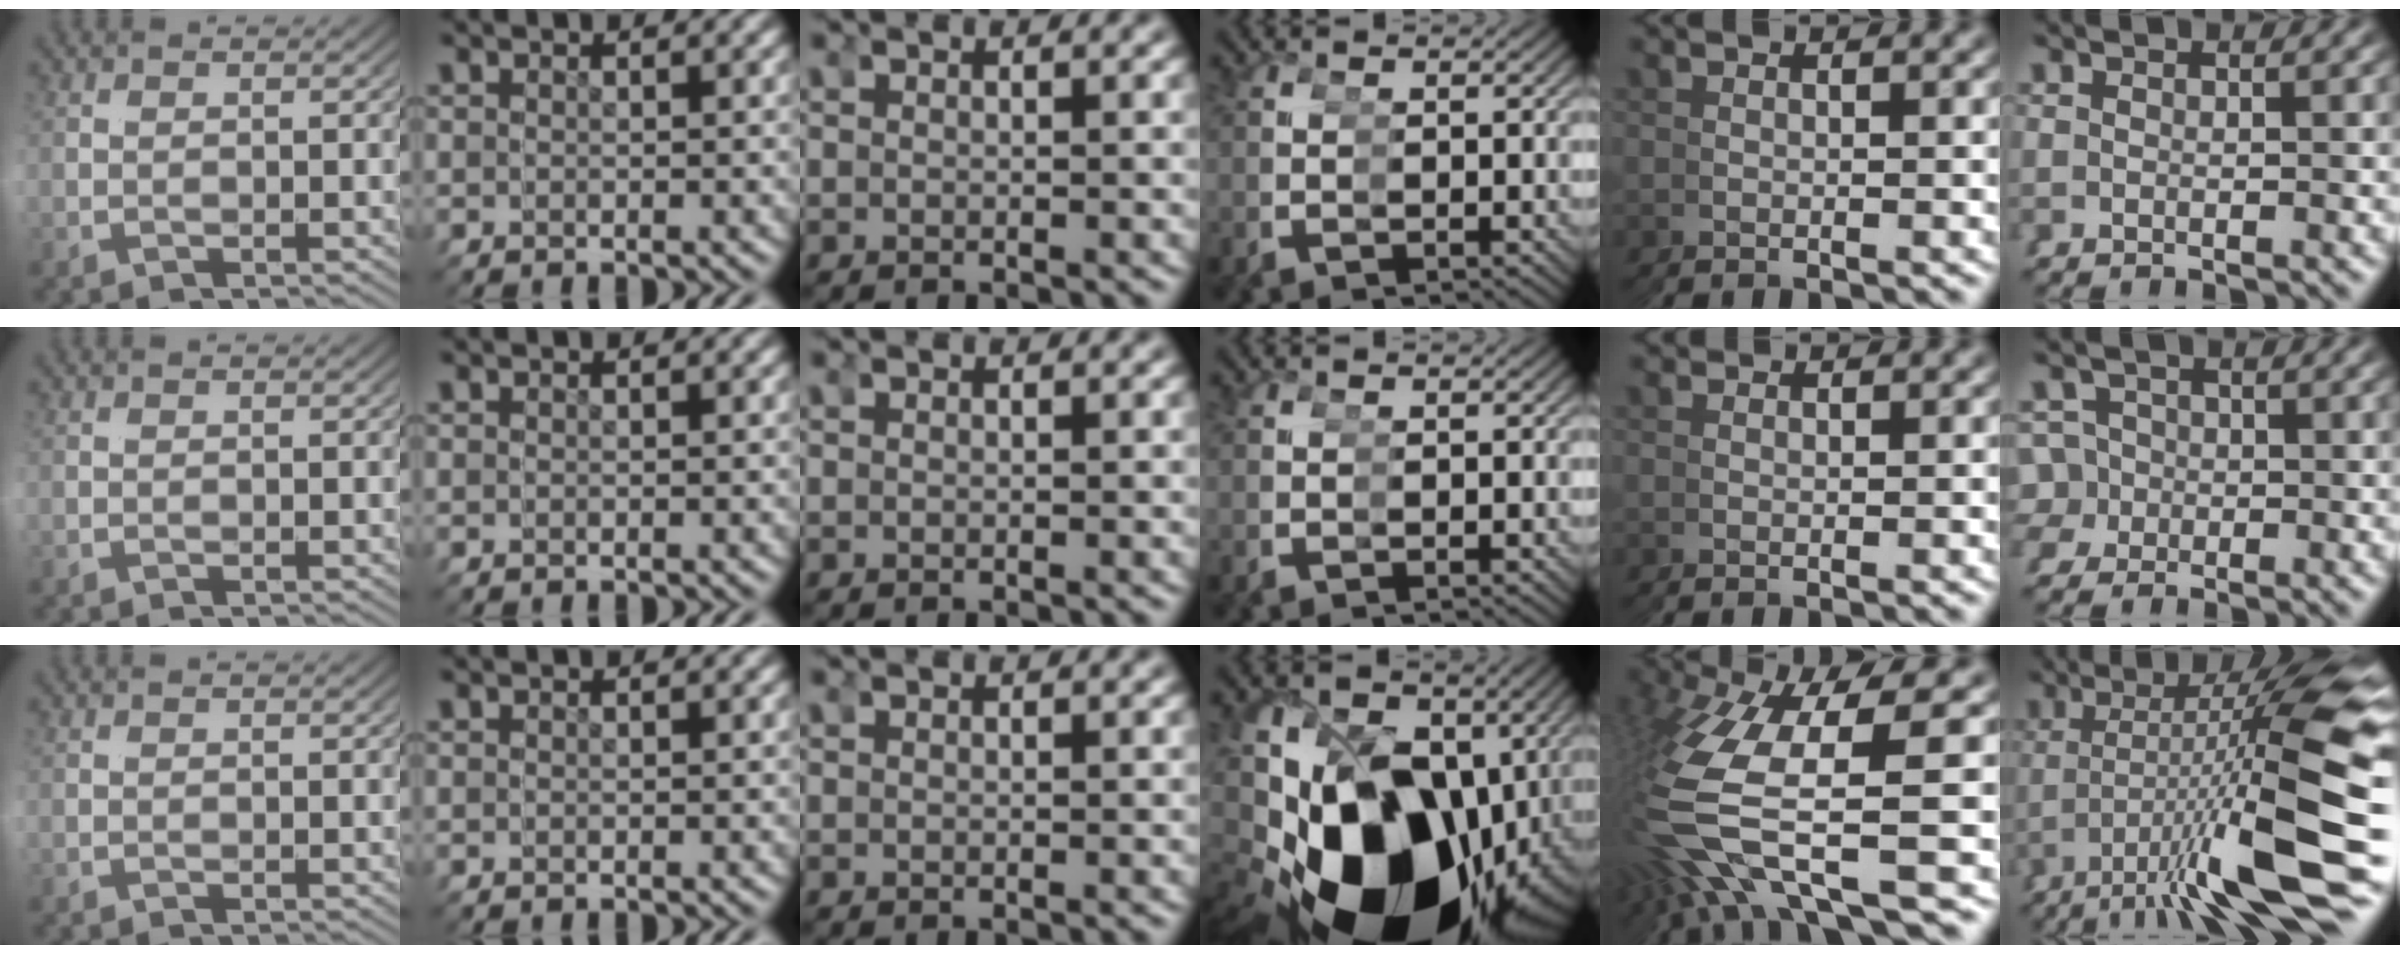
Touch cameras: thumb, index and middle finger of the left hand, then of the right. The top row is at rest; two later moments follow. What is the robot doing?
{"motion": "grasp_and_lifting", "object": "scissors"}